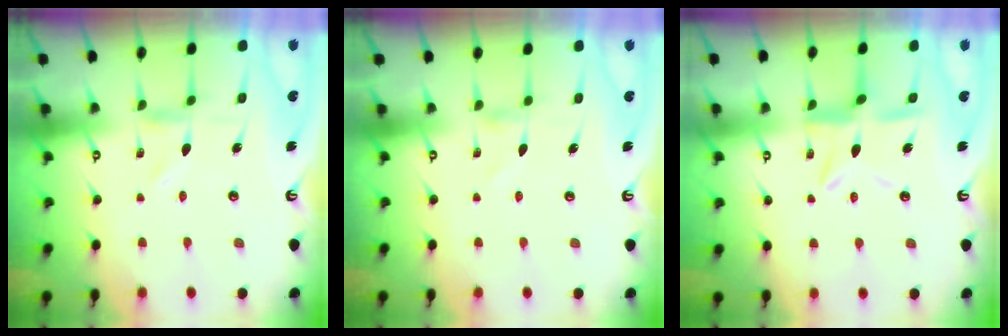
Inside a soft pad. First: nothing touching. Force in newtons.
{"total": 0.0}
{"total": 10.4, "press": 10.3, "slide": 0.9}